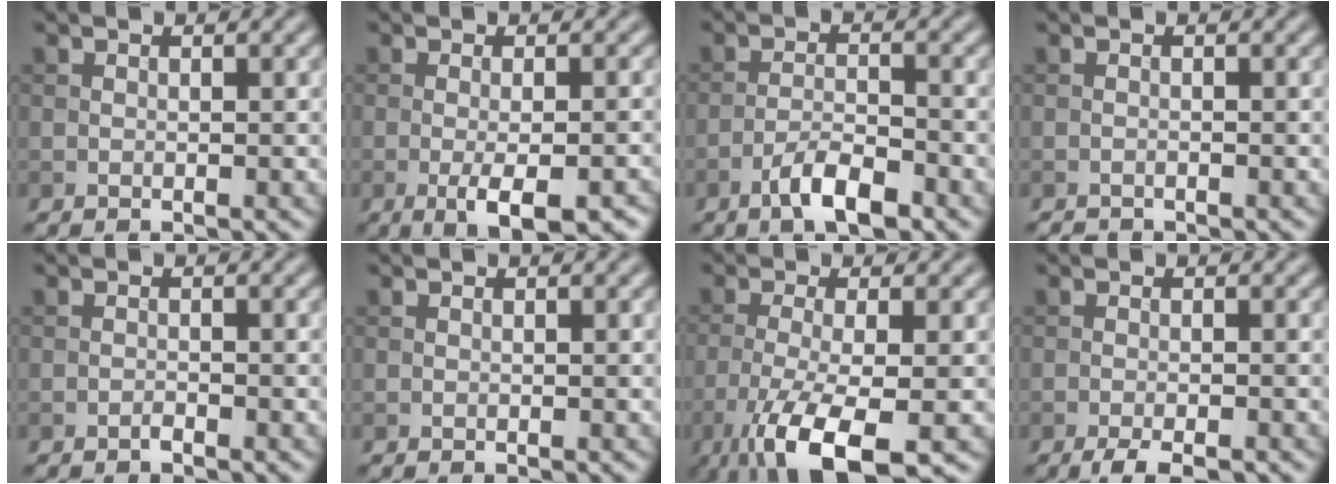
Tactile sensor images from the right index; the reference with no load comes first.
{"total": 4.9, "force": [-2.1, 1.3, 4.2], "torque": [-0.072, -0.006, -0.027]}
{"total": 4.2, "force": [-2.7, 1.2, 3.0], "torque": [-0.055, 0.007, -0.052]}
{"total": 1.0, "force": [-0.9, 0.1, 0.0], "torque": [0.003, -0.004, -0.018]}
{"total": 0.6, "force": [-0.5, 0.1, 0.3], "torque": [-0.004, 0.003, -0.011]}
{"total": 0.0}
{"total": 8.5, "force": [-4.5, 2.4, 6.8], "torque": [-0.136, -0.015, -0.083]}
{"total": 2.7, "force": [-2.0, 0.5, 1.8], "torque": [-0.033, -0.001, -0.036]}